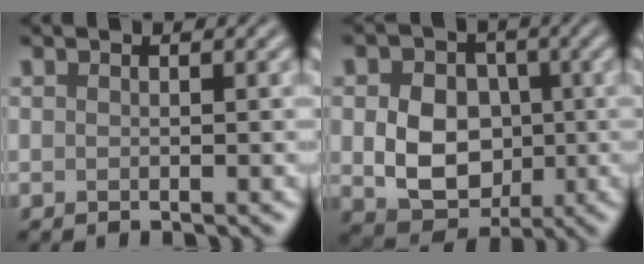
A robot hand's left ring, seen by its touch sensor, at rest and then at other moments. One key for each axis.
{"total": 7.2, "fx": -0.2, "fy": 5.7, "fz": 4.3, "tx": -0.071, "ty": -0.010, "tz": -0.007}